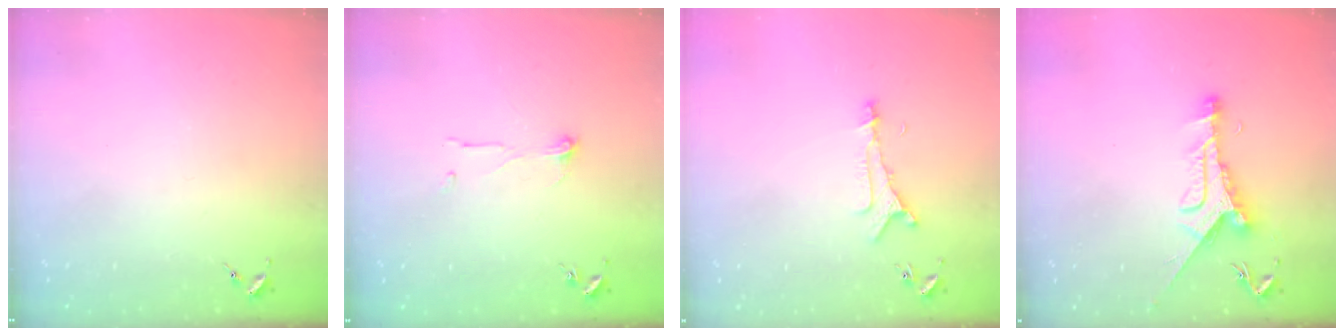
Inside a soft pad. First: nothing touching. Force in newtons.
{"total": 4.0, "press": 4.0, "slide": 0.3}
{"total": 6.1, "press": 6.0, "slide": 0.6}
{"total": 10.1, "press": 10.1, "slide": 0.2}